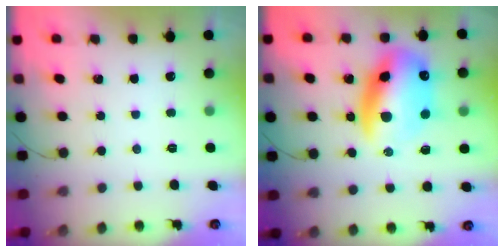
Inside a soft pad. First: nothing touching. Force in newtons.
{"total": 17.1, "press": 16.5, "slide": 4.4}